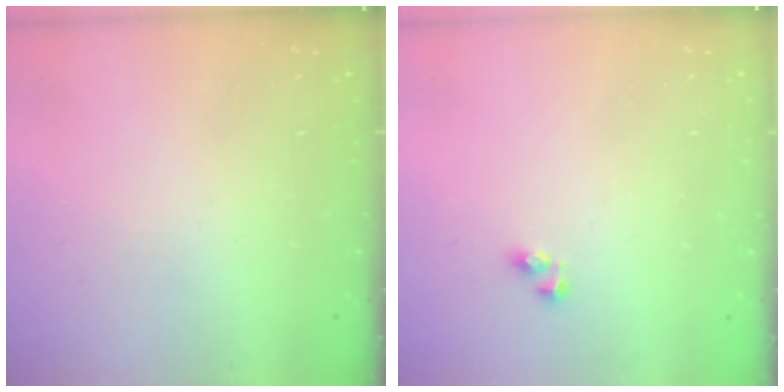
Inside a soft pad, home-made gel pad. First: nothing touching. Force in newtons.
{"total": 2.5, "press": 2.5, "slide": 0.2}